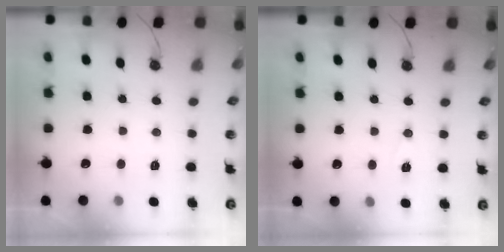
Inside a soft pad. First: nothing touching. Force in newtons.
{"total": 5.7, "press": 3.7, "slide": 4.4}